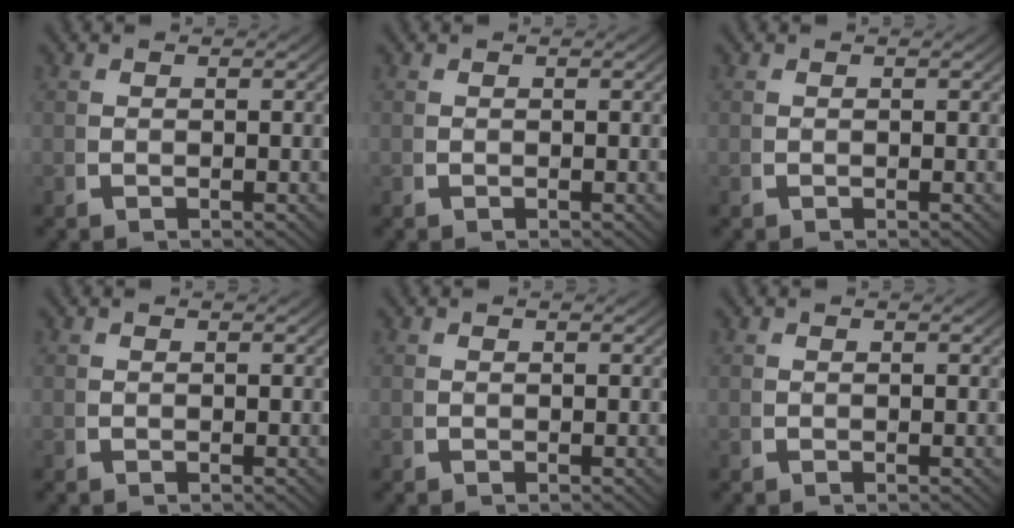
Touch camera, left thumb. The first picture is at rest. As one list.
[{"total": 0.0}, {"total": 0.0}, {"total": 0.0}, {"total": 0.0}, {"total": 0.0}]